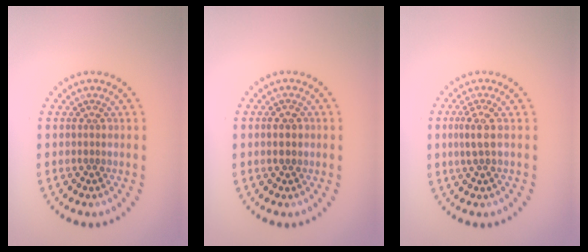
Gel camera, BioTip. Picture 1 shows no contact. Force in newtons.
{"total": 2.1, "press": 2.1, "slide": 0.2}
{"total": 2.1, "press": 1.7, "slide": 1.2}